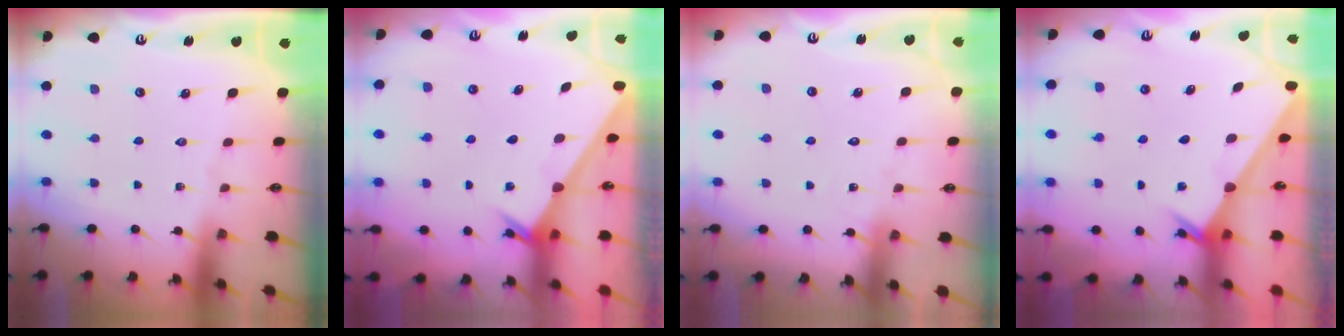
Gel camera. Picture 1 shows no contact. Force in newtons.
{"total": 2.4, "press": 2.4, "slide": 0.2}
{"total": 8.2, "press": 8.2, "slide": 0.5}
{"total": 2.4, "press": 2.4, "slide": 0.2}